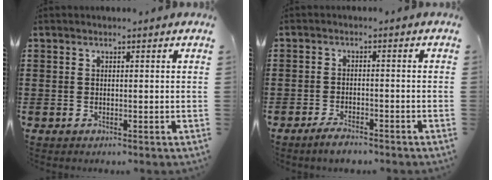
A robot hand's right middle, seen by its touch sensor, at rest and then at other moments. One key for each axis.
{"total": 2.8, "fx": -2.5, "fy": 0.4, "fz": 1.1, "tx": -0.021, "ty": 0.002, "tz": -0.048}